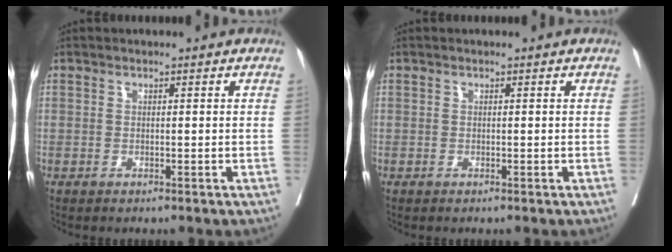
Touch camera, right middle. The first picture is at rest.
{"total": 0.0}